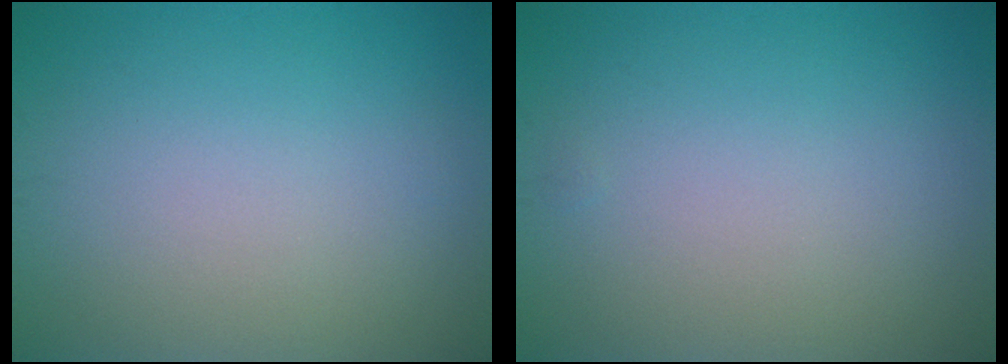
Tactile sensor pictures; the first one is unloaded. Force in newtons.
{"total": 0.0}